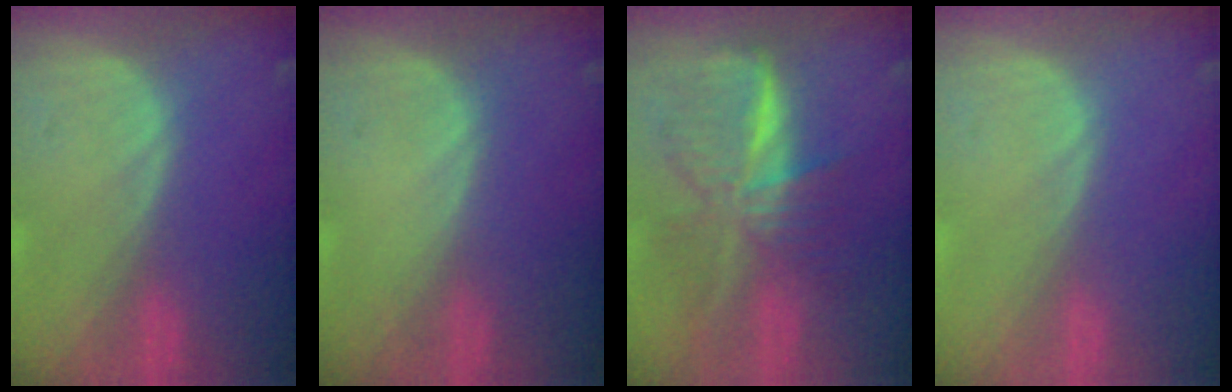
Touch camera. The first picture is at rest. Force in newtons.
{"total": 0.0}
{"total": 8.9, "press": 8.9, "slide": 0.6}
{"total": 0.0}